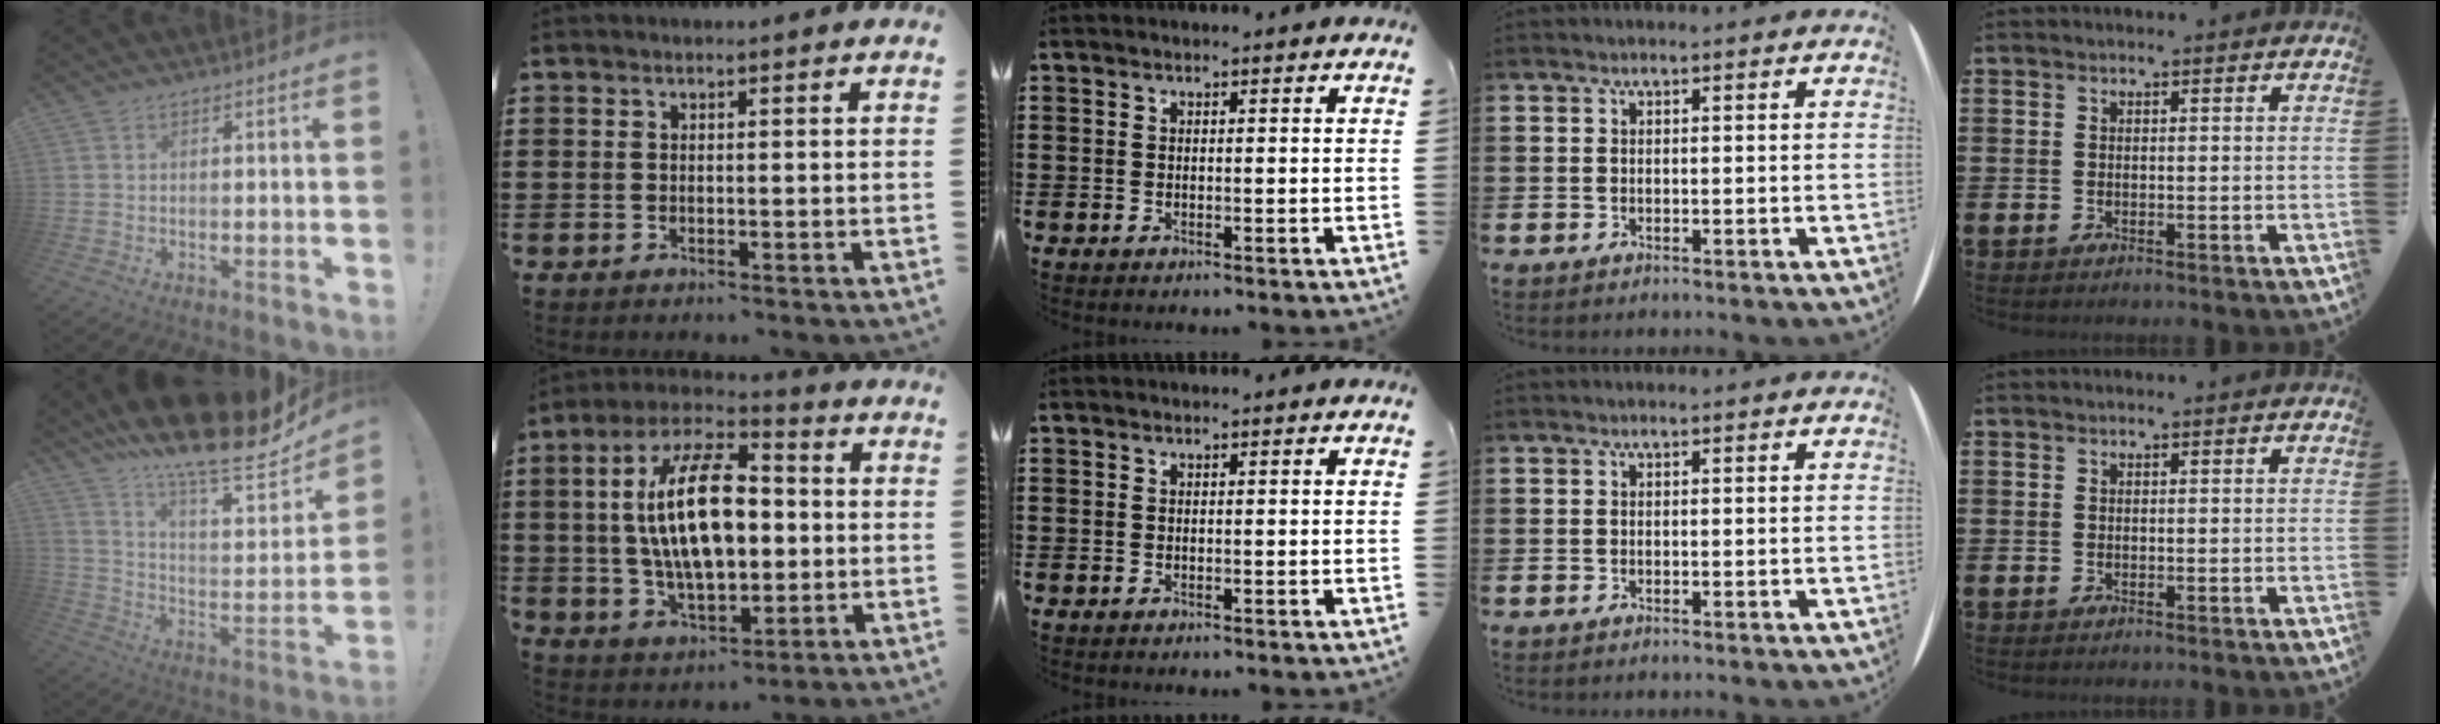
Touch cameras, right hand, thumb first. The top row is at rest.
{"thumb": {"total": 17.6, "force": [14.5, 3.3, 9.5], "torque": [-0.144, -0.131, 0.238]}, "index": {"total": 15.6, "force": [0.9, 7.6, 13.6], "torque": [-0.263, 0.005, 0.012]}}